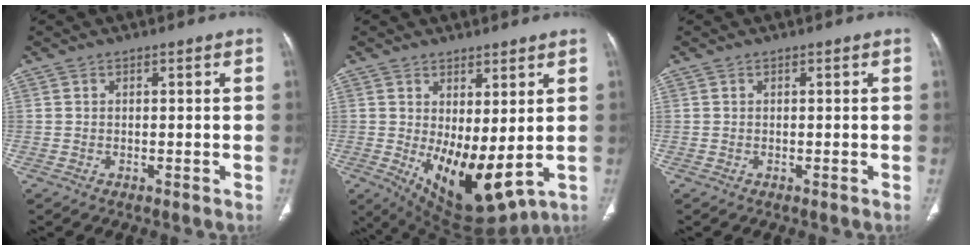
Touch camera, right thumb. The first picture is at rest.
{"total": 12.5, "force": [-0.3, 5.6, 11.2], "torque": [-0.166, -0.025, 0.019]}
{"total": 0.0}